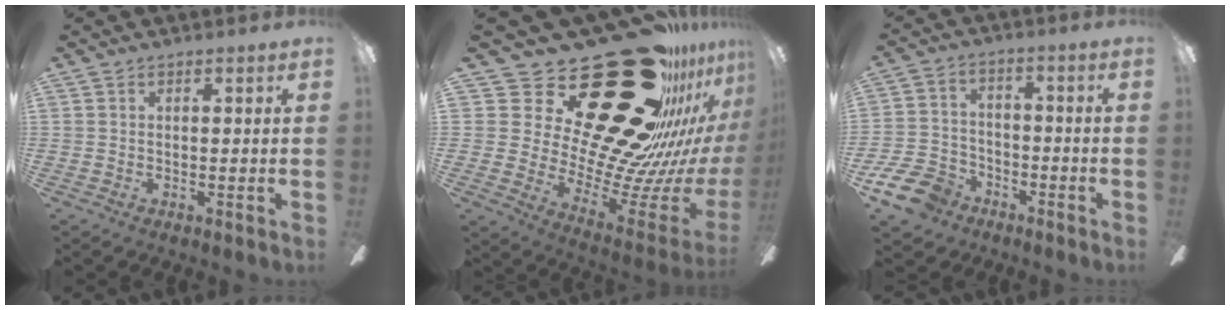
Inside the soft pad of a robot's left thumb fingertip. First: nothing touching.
{"total": 41.4, "force": [23.6, 19.8, 27.7], "torque": [-0.379, -0.215, 0.479]}
{"total": 11.0, "force": [-7.4, 6.8, 4.3], "torque": [-0.102, 0.050, -0.139]}